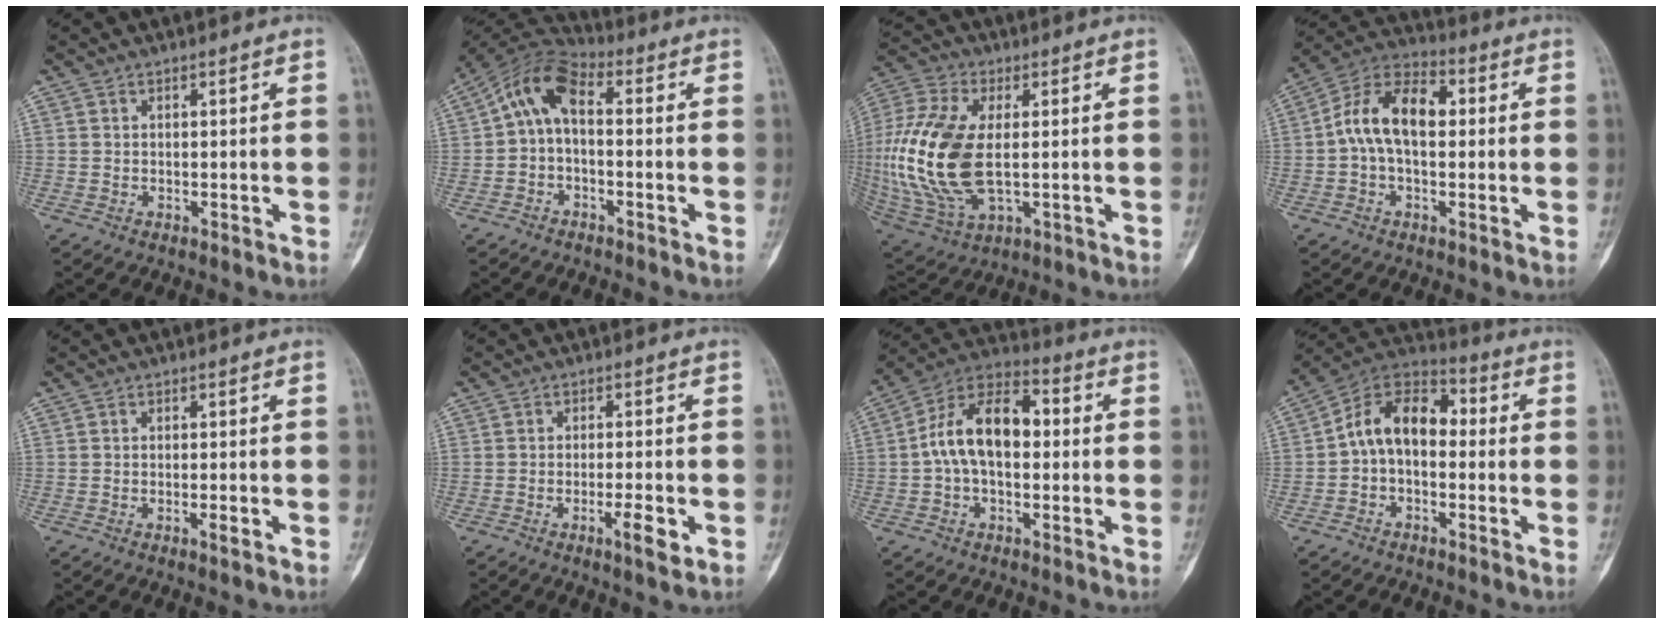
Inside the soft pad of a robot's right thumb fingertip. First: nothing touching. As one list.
[{"total": 8.8, "force": [0.2, 4.9, 7.3], "torque": [-0.130, 0.034, -0.012]}, {"total": 20.8, "force": [0.0, 11.1, 17.6], "torque": [-0.401, -0.008, 0.010]}, {"total": 12.6, "force": [0.9, 7.4, 10.1], "torque": [-0.173, 0.039, 0.006]}, {"total": 1.7, "force": [-0.7, 0.3, 1.5], "torque": [-0.024, -0.002, -0.011]}, {"total": 4.6, "force": [-1.8, 0.9, 4.1], "torque": [-0.065, 0.002, -0.028]}, {"total": 14.1, "force": [0.3, 8.3, 11.4], "torque": [-0.186, 0.042, -0.007]}, {"total": 11.9, "force": [-0.4, 7.9, 8.9], "torque": [-0.125, 0.044, -0.025]}]